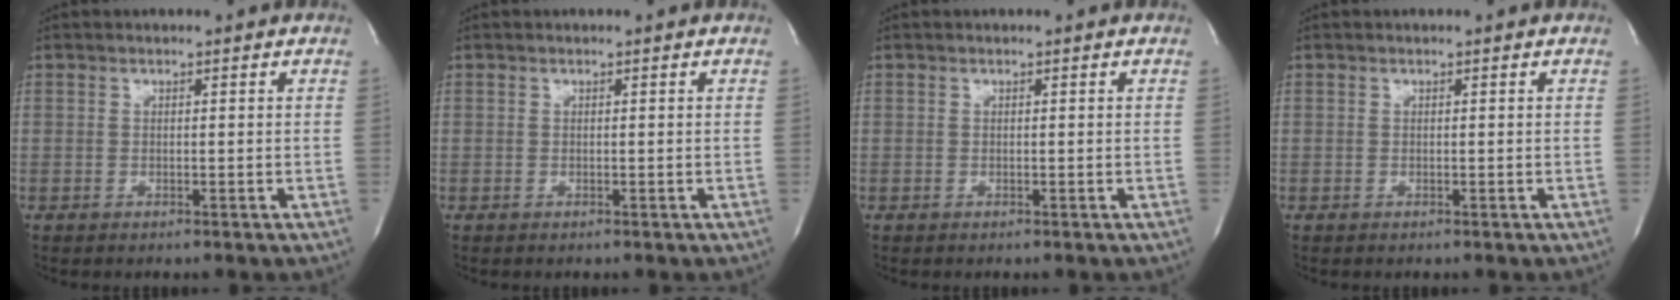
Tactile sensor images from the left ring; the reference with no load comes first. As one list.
[{"total": 0.0}, {"total": 0.0}, {"total": 0.0}]